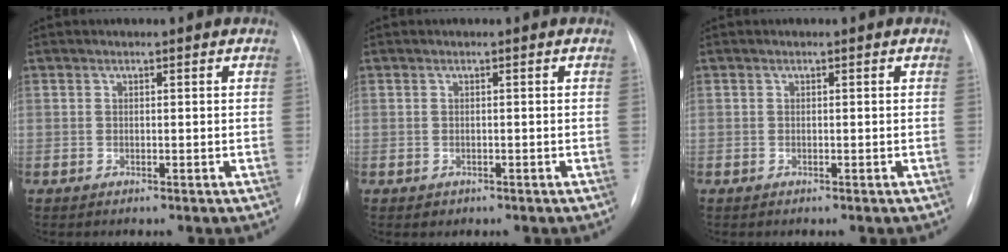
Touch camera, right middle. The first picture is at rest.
{"total": 0.8, "force": [-0.4, 0.7, 0.1], "torque": [-0.004, 0.002, -0.003]}
{"total": 0.0}